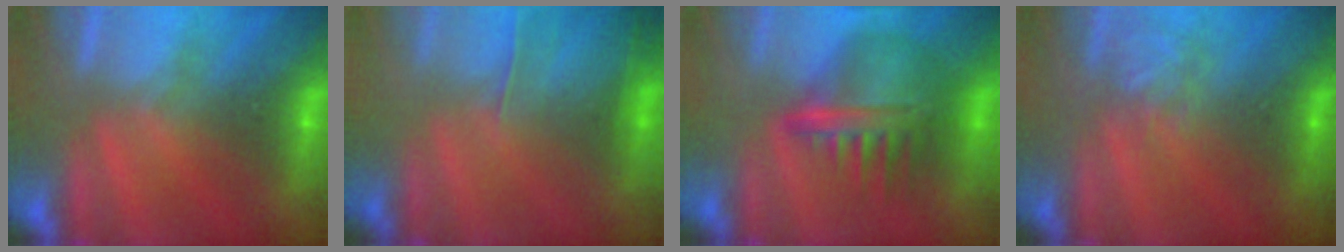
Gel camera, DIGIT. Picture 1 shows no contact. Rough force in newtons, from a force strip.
{"total": 2.2}
{"total": 8.6}
{"total": 2.1}